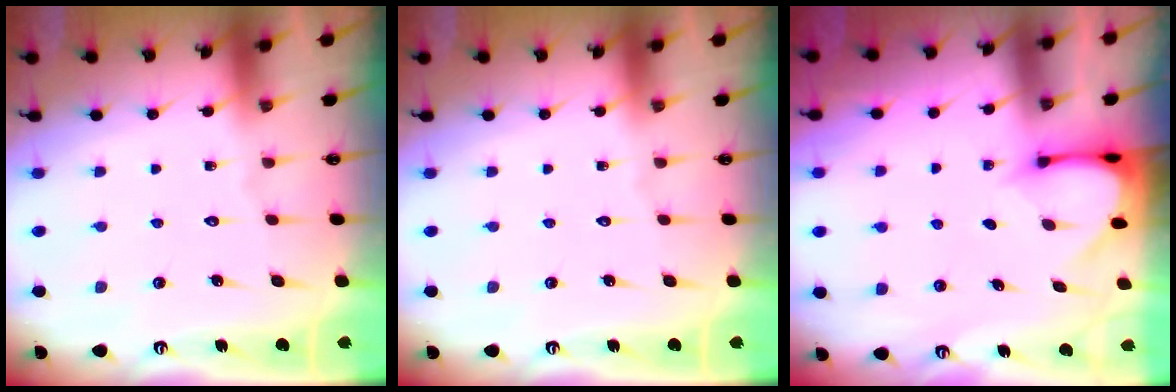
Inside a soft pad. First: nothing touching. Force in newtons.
{"total": 0.0}
{"total": 3.0, "press": 3.0, "slide": 0.3}